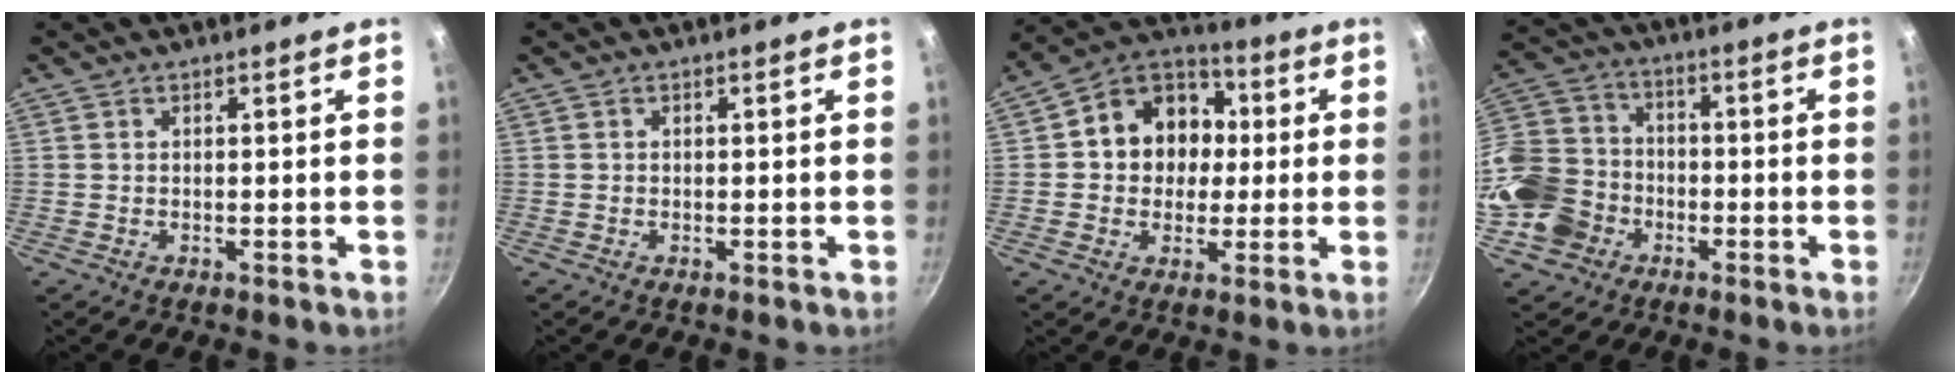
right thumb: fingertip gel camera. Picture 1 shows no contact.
{"total": 0.0}
{"total": 13.7, "force": [1.2, 11.6, 7.1], "torque": [-0.070, 0.026, 0.002]}
{"total": 15.2, "force": [-4.9, 12.8, 6.5], "torque": [-0.120, 0.046, -0.099]}